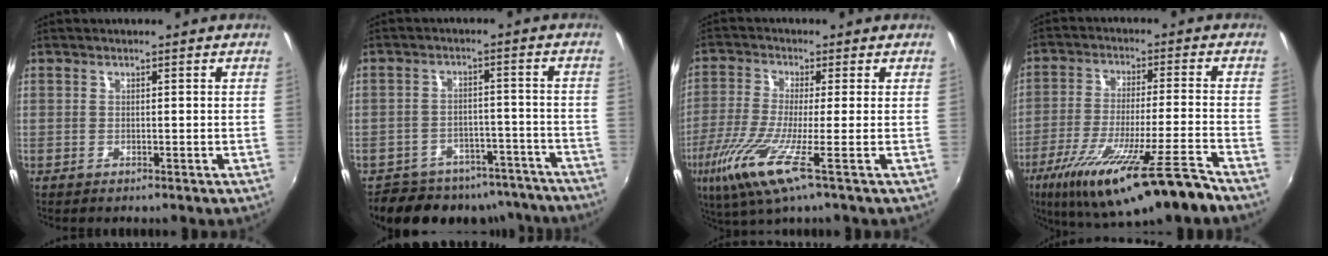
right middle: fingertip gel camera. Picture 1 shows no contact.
{"total": 17.0, "force": [-14.4, 7.5, 4.9], "torque": [-0.100, 0.025, -0.178]}
{"total": 10.7, "force": [-4.7, -0.2, 9.7], "torque": [-0.225, -0.029, -0.094]}
{"total": 19.5, "force": [-13.6, 0.6, 14.0], "torque": [-0.258, -0.066, -0.221]}